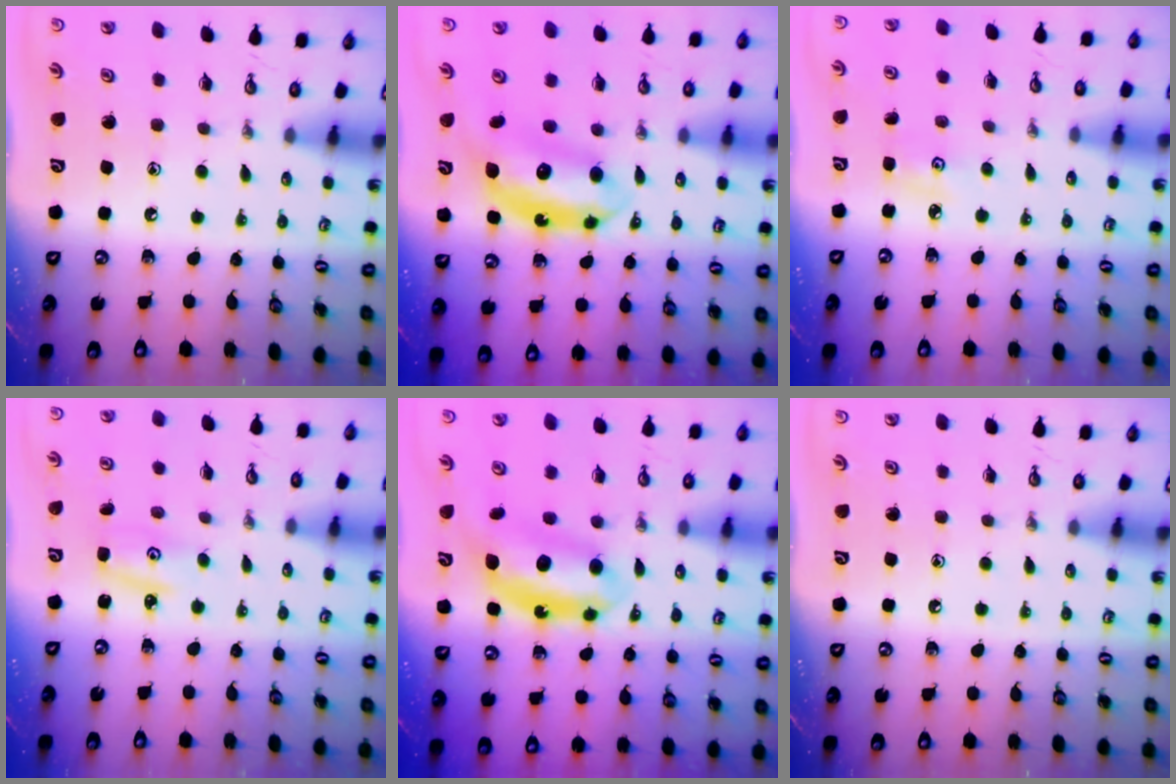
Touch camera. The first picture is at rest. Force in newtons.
{"total": 7.2, "press": 7.2, "slide": 0.2}
{"total": 3.3, "press": 3.3, "slide": 0.3}
{"total": 2.7, "press": 2.7, "slide": 0.3}
{"total": 6.8, "press": 6.8, "slide": 0.6}
{"total": 0.0}